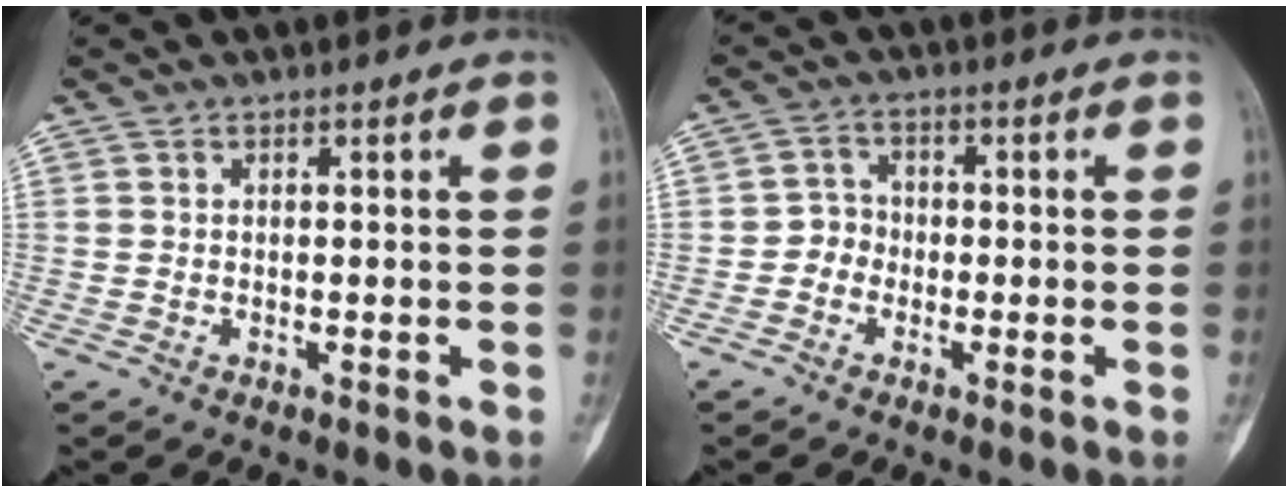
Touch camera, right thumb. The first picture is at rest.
{"total": 3.4, "force": [-1.2, 3.0, 0.9], "torque": [0.006, 0.013, -0.034]}